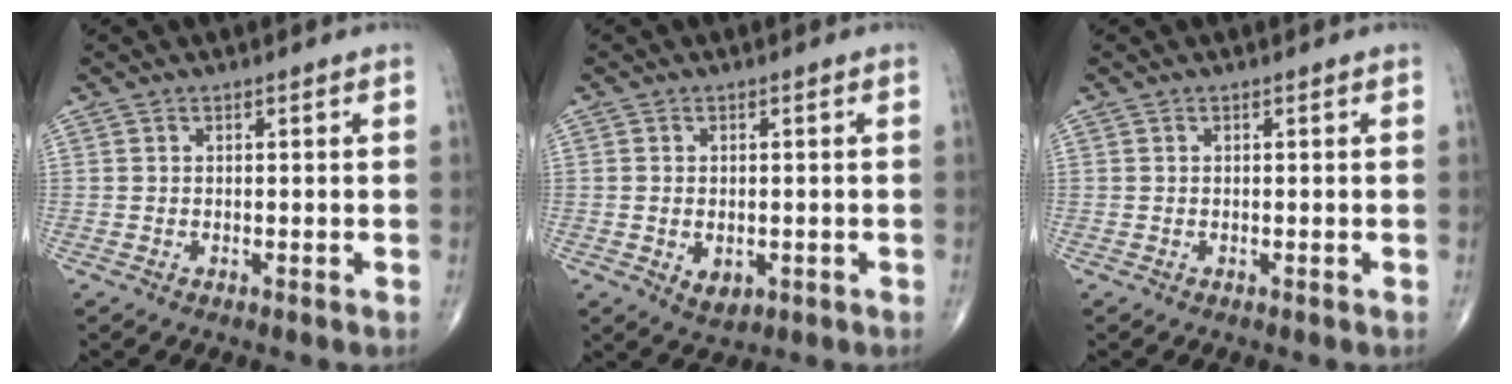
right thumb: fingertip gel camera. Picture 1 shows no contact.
{"total": 3.6, "force": [-0.8, 2.5, 2.5], "torque": [-0.028, -0.002, -0.003]}
{"total": 0.0}